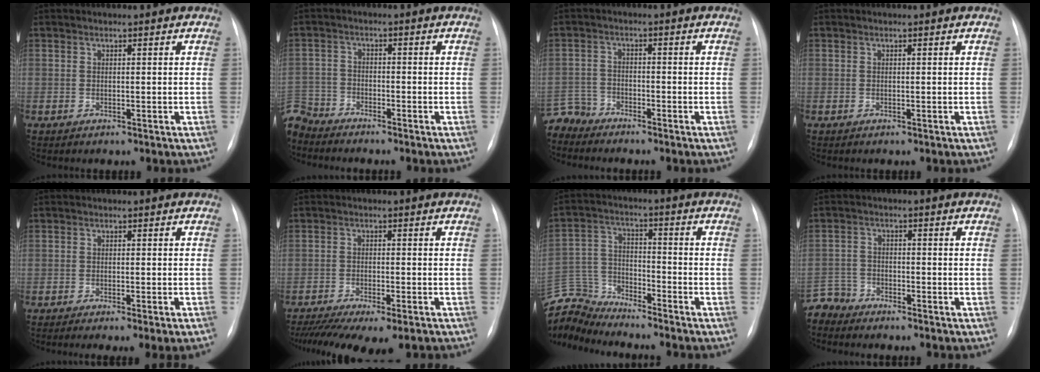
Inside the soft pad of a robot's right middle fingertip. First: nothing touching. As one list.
[{"total": 6.3, "force": [-6.0, 1.8, 0.1], "torque": [0.001, -0.003, -0.119]}, {"total": 4.4, "force": [-4.2, 0.9, -0.9], "torque": [0.024, -0.004, -0.082]}, {"total": 0.0}, {"total": 5.6, "force": [-4.1, -0.6, 3.8], "torque": [-0.040, -0.013, -0.057]}, {"total": 12.6, "force": [-9.8, 2.9, 7.4], "torque": [-0.133, -0.014, -0.147]}, {"total": 8.6, "force": [-8.5, -0.2, -0.9], "torque": [0.012, 0.020, -0.167]}, {"total": 3.9, "force": [-3.7, 0.8, -1.1], "torque": [0.029, -0.004, -0.072]}]